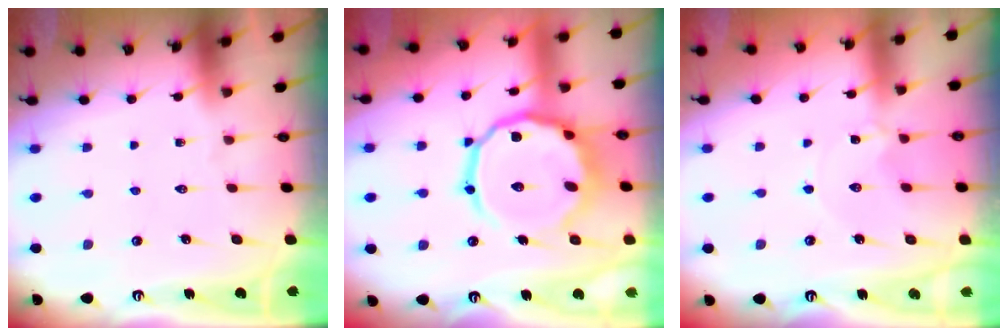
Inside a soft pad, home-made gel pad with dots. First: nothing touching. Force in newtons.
{"total": 16.7, "press": 16.6, "slide": 1.8}
{"total": 0.6, "press": 0.5, "slide": 0.2}